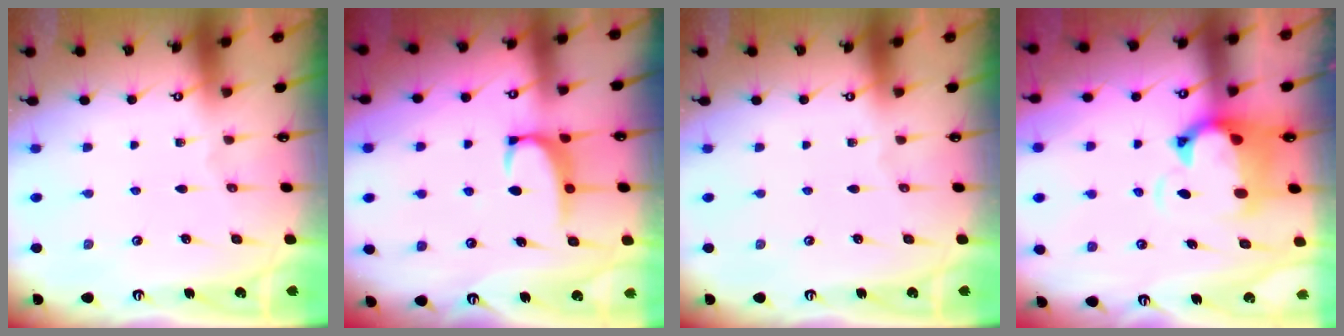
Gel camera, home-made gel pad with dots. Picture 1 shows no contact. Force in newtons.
{"total": 2.3, "press": 2.2, "slide": 0.6}
{"total": 0.0}
{"total": 3.0, "press": 2.7, "slide": 1.3}